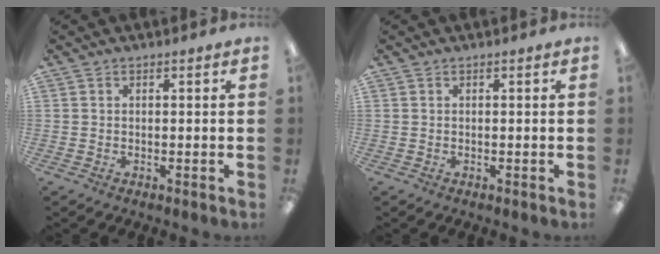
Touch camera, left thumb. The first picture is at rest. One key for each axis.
{"total": 0.0}